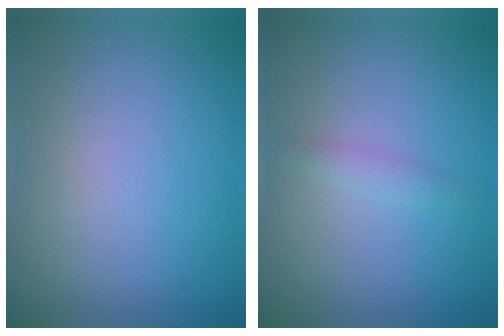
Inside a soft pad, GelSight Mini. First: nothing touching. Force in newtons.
{"total": 1.0, "press": 1.0, "slide": 0.1}